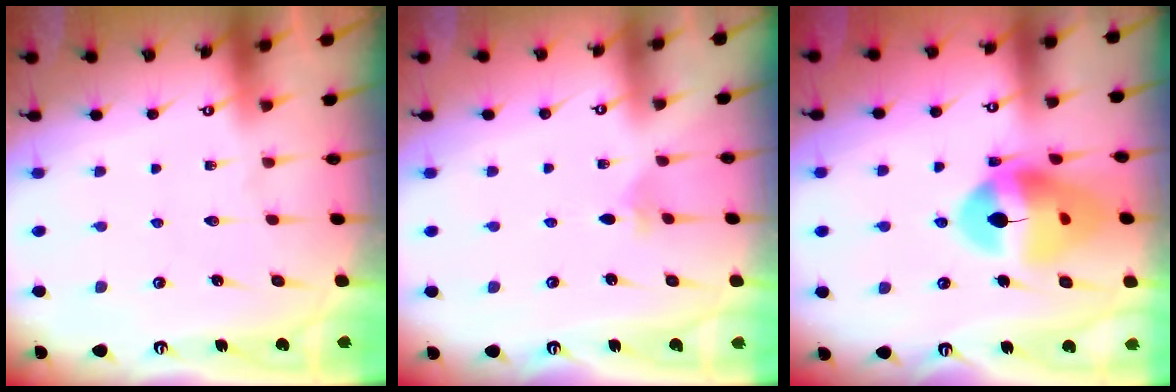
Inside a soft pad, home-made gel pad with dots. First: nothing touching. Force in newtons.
{"total": 2.4, "press": 2.4, "slide": 0.5}
{"total": 16.9, "press": 16.8, "slide": 2.0}